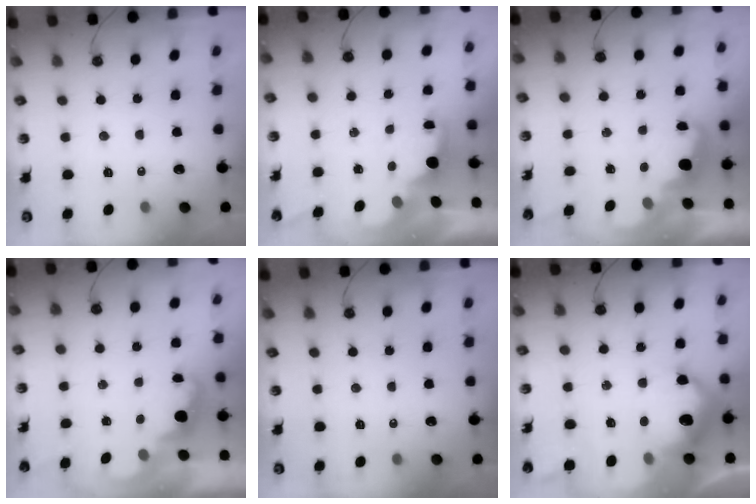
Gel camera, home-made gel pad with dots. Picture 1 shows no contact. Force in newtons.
{"total": 2.2, "press": 2.1, "slide": 0.8}
{"total": 2.8, "press": 2.7, "slide": 0.7}
{"total": 2.4, "press": 2.4, "slide": 0.5}
{"total": 0.0}
{"total": 22.7, "press": 22.7, "slide": 1.8}